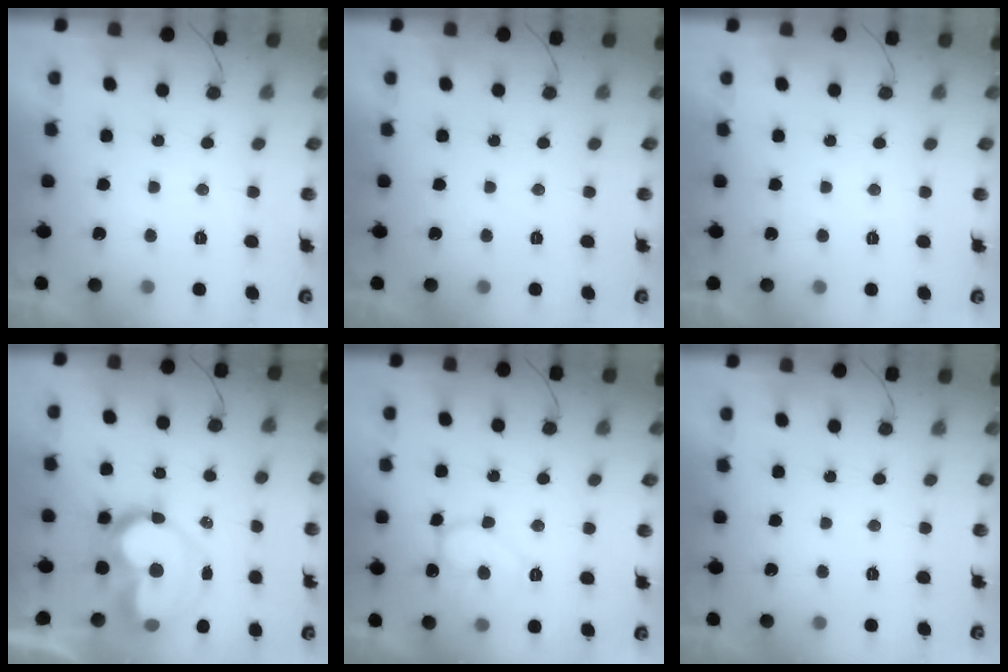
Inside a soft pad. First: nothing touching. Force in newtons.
{"total": 0.0}
{"total": 1.9, "press": 1.9, "slide": 0.0}
{"total": 15.4, "press": 15.3, "slide": 1.2}
{"total": 10.6, "press": 10.6, "slide": 1.1}
{"total": 0.0}